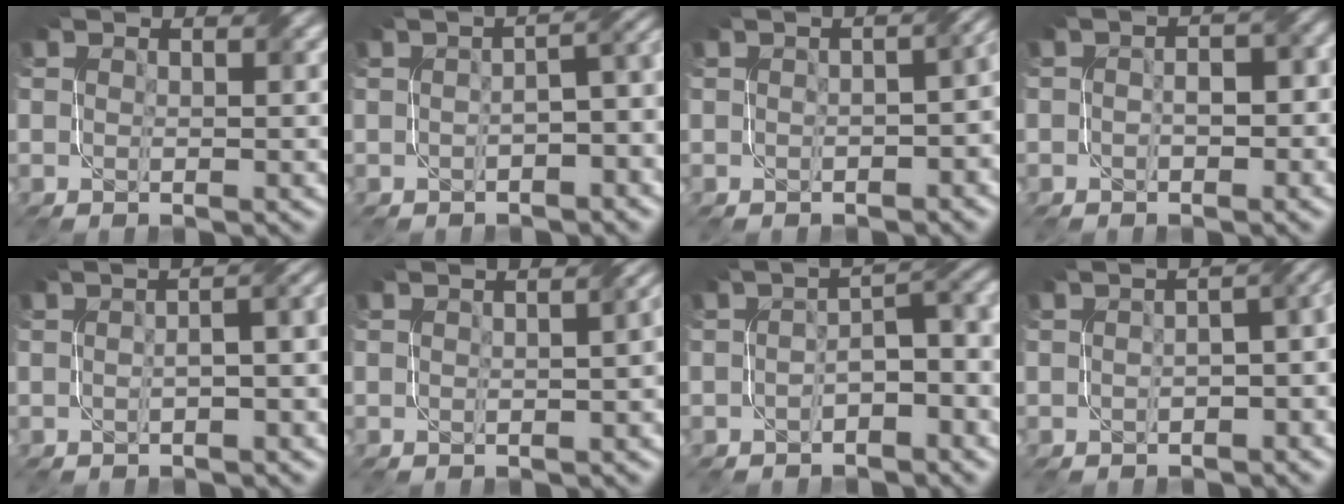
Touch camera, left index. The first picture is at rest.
{"total": 4.9, "force": [-0.9, 2.1, 4.4], "torque": [-0.044, 0.007, -0.010]}
{"total": 5.1, "force": [-0.7, 2.6, 4.3], "torque": [-0.032, 0.000, -0.004]}
{"total": 4.0, "force": [-0.1, 2.5, 3.2], "torque": [-0.029, 0.012, -0.013]}
{"total": 4.9, "force": [-0.3, 2.1, 4.4], "torque": [-0.039, 0.014, -0.010]}
{"total": 3.1, "force": [-0.1, 1.3, 2.8], "torque": [-0.019, 0.006, 0.005]}
{"total": 4.4, "force": [-1.6, 1.9, 3.6], "torque": [-0.049, 0.011, -0.028]}
{"total": 6.8, "force": [-0.7, 3.6, 5.8], "torque": [-0.036, 0.007, -0.015]}